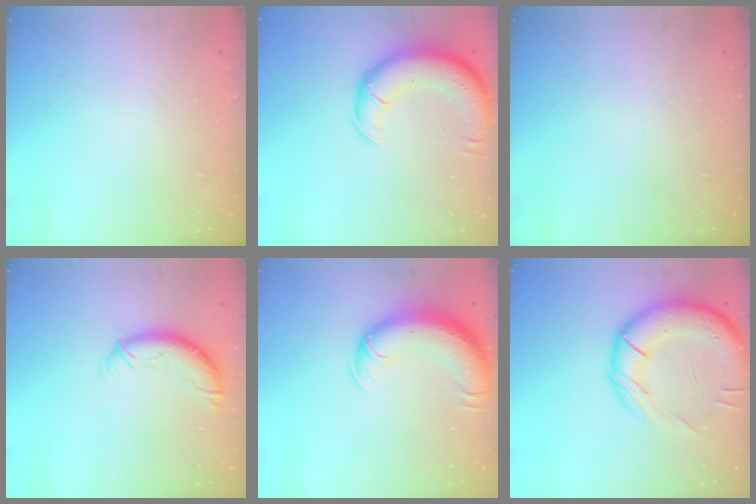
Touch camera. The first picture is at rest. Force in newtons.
{"total": 13.2, "press": 12.8, "slide": 3.3}
{"total": 0.0}
{"total": 9.9, "press": 9.9, "slide": 1.3}
{"total": 13.1, "press": 12.7, "slide": 3.2}
{"total": 19.3, "press": 19.1, "slide": 2.8}